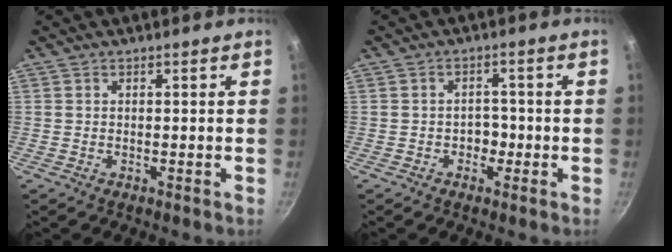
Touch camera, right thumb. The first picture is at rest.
{"total": 2.6, "force": [-1.0, 2.0, 1.3], "torque": [0.002, 0.014, -0.015]}